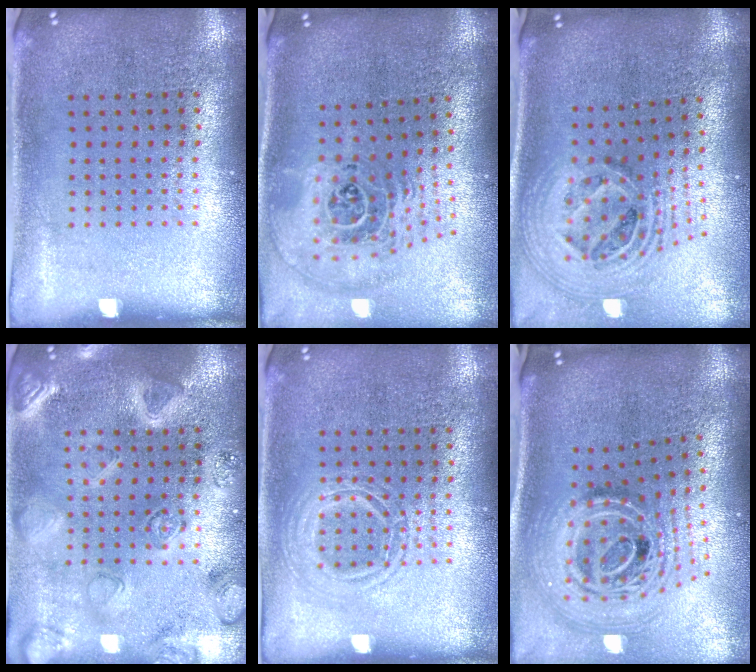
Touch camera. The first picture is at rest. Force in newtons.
{"total": 2.5, "press": 1.8, "slide": 1.8}
{"total": 2.8, "press": 1.8, "slide": 2.1}
{"total": 3.1, "press": 3.0, "slide": 0.9}
{"total": 2.0, "press": 2.0, "slide": 0.3}
{"total": 3.0, "press": 2.0, "slide": 2.2}